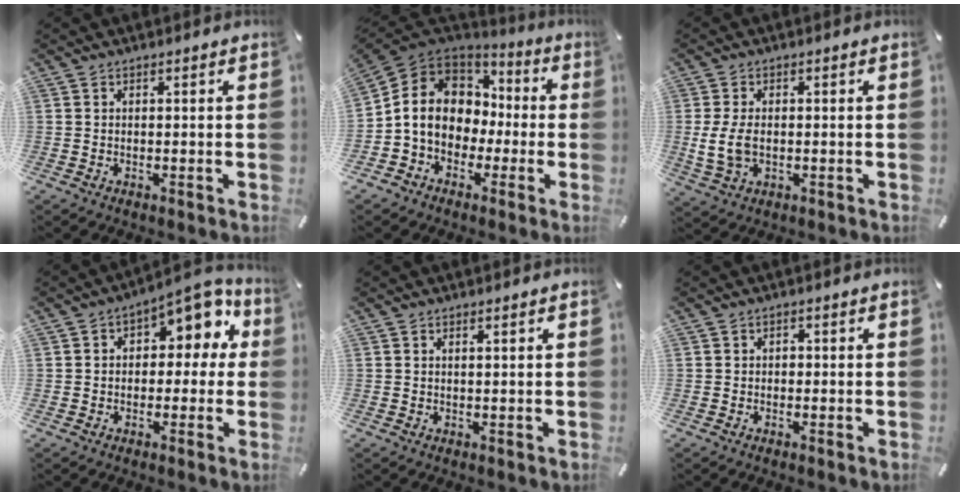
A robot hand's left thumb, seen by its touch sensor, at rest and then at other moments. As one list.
[{"total": 12.0, "force": [-1.3, 10.7, 5.4], "torque": [-0.135, 0.010, -0.019]}, {"total": 6.5, "force": [-0.4, 4.2, 4.9], "torque": [-0.104, -0.001, -0.009]}, {"total": 8.9, "force": [4.0, 5.0, 6.1], "torque": [-0.073, -0.029, 0.061]}, {"total": 1.0, "force": [0.5, 0.0, 0.8], "torque": [-0.016, -0.001, 0.009]}, {"total": 0.8, "force": [-0.1, 0.7, 0.4], "torque": [-0.009, 0.004, -0.004]}]